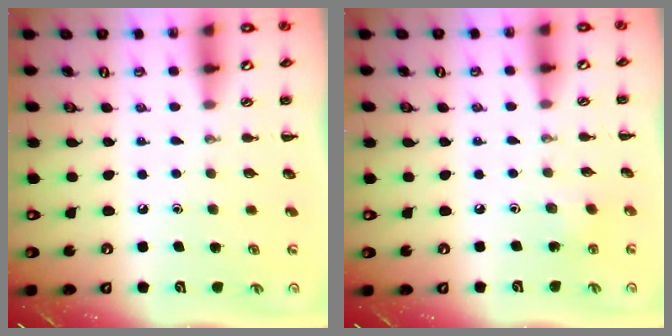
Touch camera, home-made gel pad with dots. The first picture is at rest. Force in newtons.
{"total": 2.2, "press": 2.1, "slide": 0.7}